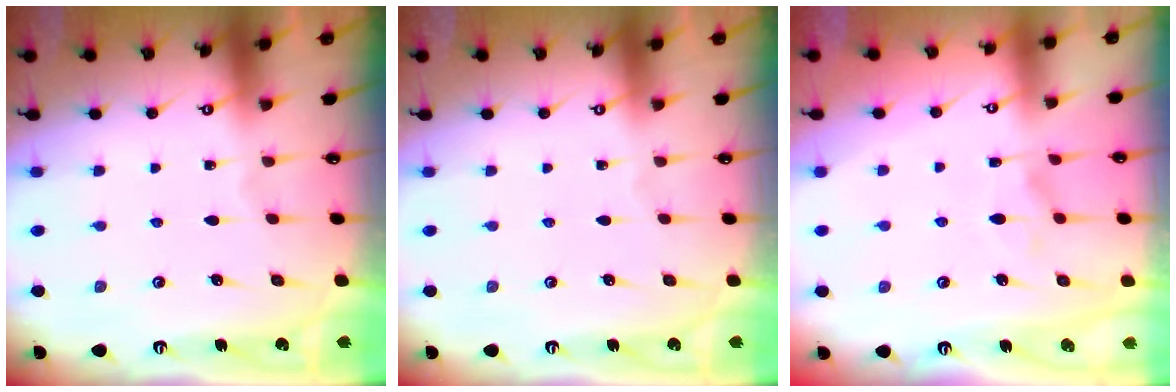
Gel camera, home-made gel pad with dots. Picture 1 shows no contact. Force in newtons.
{"total": 0.0}
{"total": 1.3, "press": 1.2, "slide": 0.6}